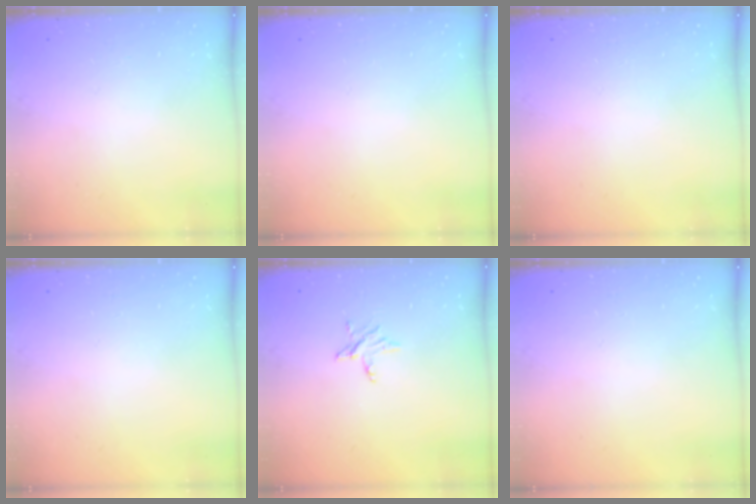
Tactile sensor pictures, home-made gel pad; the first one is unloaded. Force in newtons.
{"total": 0.0}
{"total": 0.0}
{"total": 0.0}
{"total": 3.4, "press": 3.4, "slide": 0.2}
{"total": 0.0}